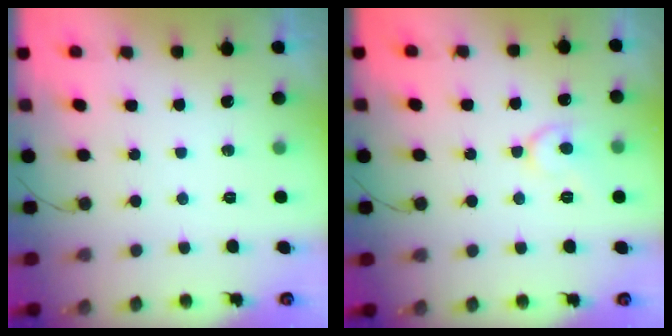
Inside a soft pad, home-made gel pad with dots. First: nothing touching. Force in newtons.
{"total": 7.5, "press": 7.5, "slide": 0.7}